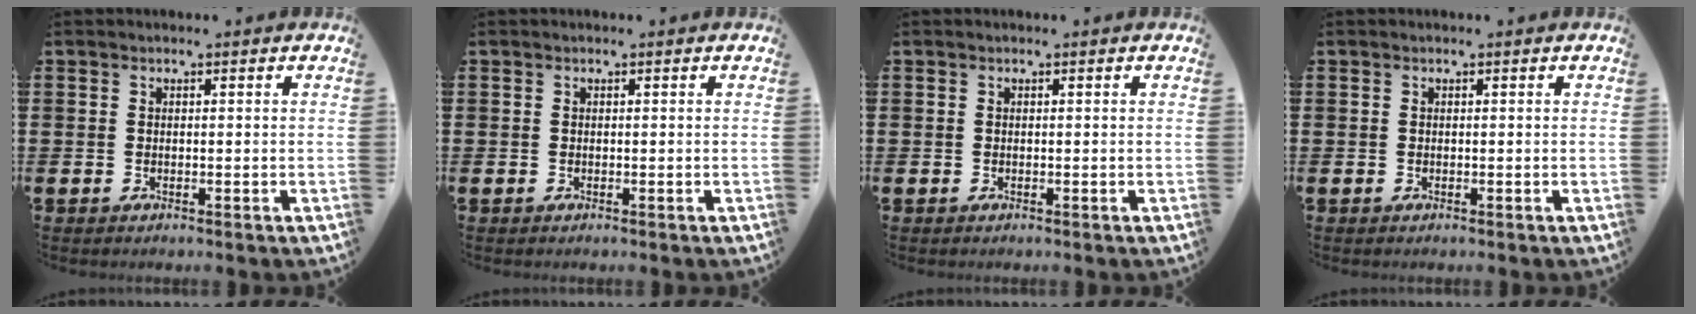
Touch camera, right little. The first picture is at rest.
{"total": 0.0}
{"total": 0.0}
{"total": 0.0}